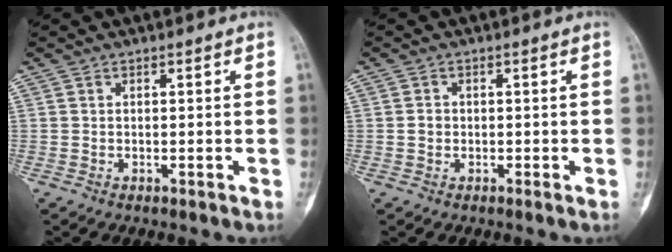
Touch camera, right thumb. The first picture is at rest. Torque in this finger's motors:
{"motor_torque": [0.34, 0.19, 0.08, -0.19, 0.03]}